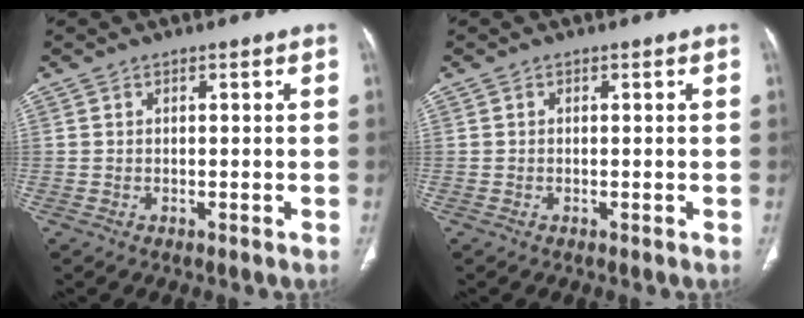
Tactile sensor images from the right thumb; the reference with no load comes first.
{"total": 0.0}